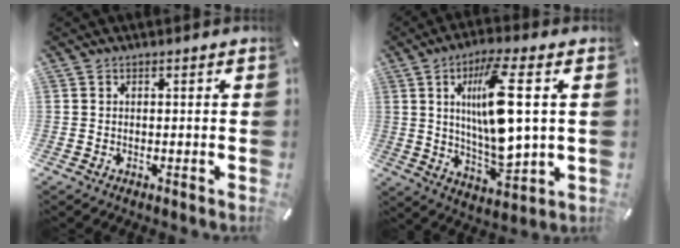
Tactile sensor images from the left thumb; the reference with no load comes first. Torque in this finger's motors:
{"motor_torque": [1.98, 1.95, 0.94, 0.55, 0.22]}